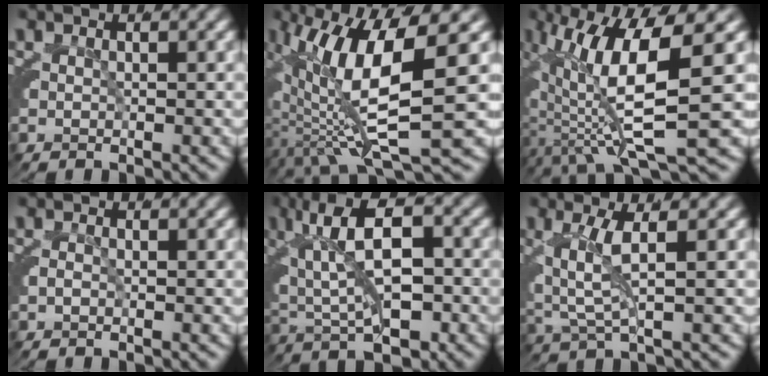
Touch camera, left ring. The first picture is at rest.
{"total": 11.7, "force": [-0.1, 5.4, 10.4], "torque": [-0.178, -0.009, -0.002]}
{"total": 10.2, "force": [-0.9, 4.5, 9.2], "torque": [-0.159, -0.017, -0.009]}
{"total": 1.1, "force": [-0.7, 0.9, 0.3], "torque": [-0.011, -0.004, -0.012]}
{"total": 8.7, "force": [1.0, 4.5, 7.3], "torque": [-0.135, -0.002, 0.017]}
{"total": 2.6, "force": [0.4, 0.5, 2.5], "torque": [-0.055, -0.002, 0.009]}